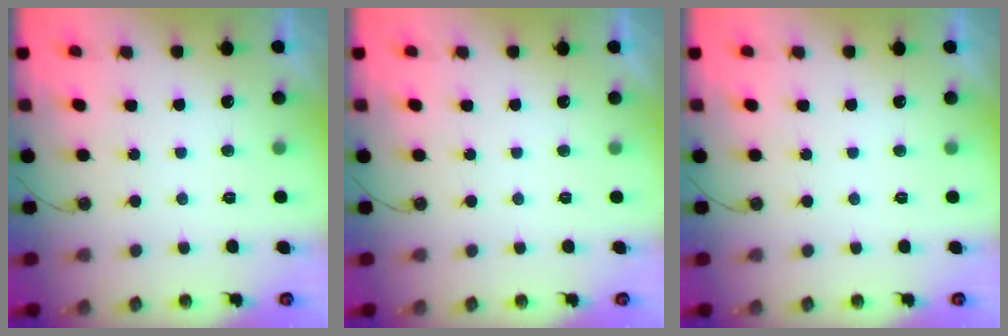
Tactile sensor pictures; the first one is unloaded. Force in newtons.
{"total": 0.0}
{"total": 0.0}